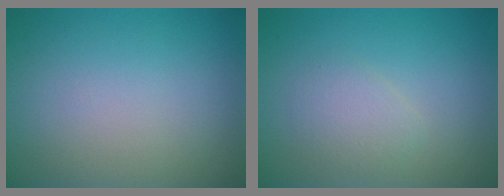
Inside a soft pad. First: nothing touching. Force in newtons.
{"total": 1.8, "press": 1.8, "slide": 0.1}